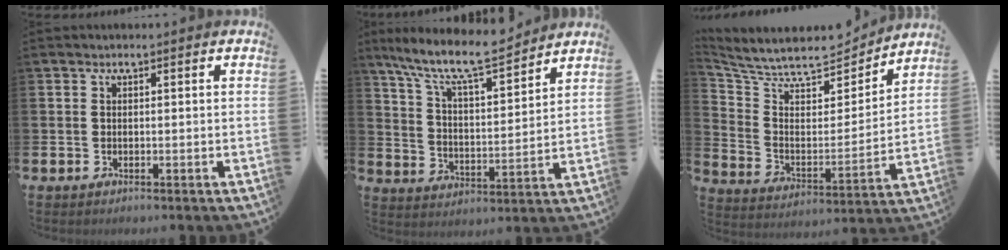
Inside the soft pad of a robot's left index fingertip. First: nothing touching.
{"total": 10.3, "force": [9.1, 1.6, 4.4], "torque": [-0.118, -0.055, 0.157]}
{"total": 7.7, "force": [7.2, 1.9, 1.9], "torque": [-0.083, -0.059, 0.122]}